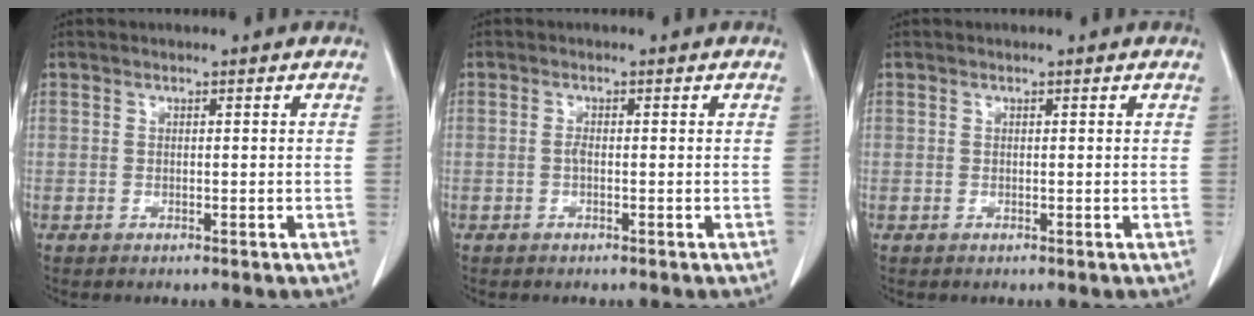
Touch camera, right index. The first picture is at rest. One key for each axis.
{"total": 0.8, "fx": -0.2, "fy": 0.2, "fz": 0.7, "tx": -0.016, "ty": 0.001, "tz": -0.004}
{"total": 0.0}